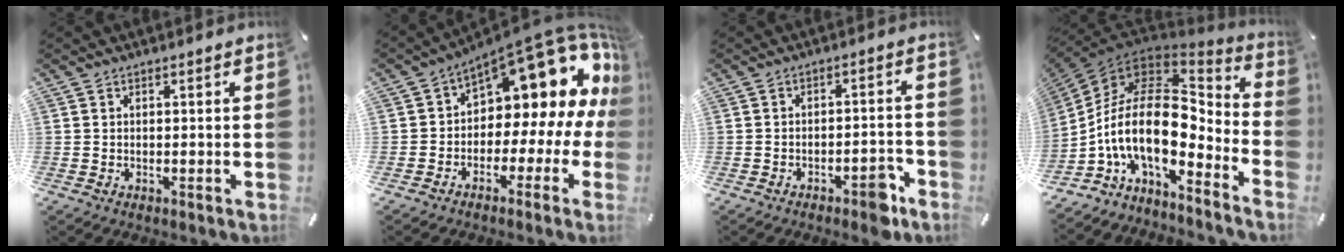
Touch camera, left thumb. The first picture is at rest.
{"total": 15.0, "force": [8.6, 8.0, 9.3], "torque": [-0.110, -0.082, 0.136]}
{"total": 6.0, "force": [-4.1, 2.2, 3.8], "torque": [-0.055, 0.025, -0.068]}
{"total": 21.1, "force": [-3.4, 10.9, 17.8], "torque": [-0.380, -0.022, -0.066]}